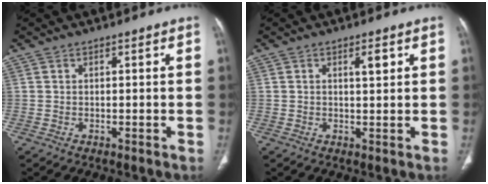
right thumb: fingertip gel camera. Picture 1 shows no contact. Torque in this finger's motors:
{"motor_torque": [0.50, 0.80, 0.59, 0.39, 0.00]}